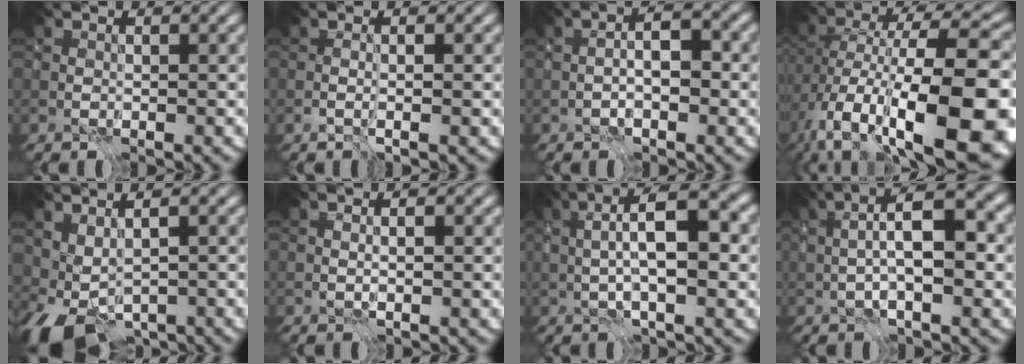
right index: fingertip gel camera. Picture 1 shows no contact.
{"total": 1.3, "force": [-0.5, 0.1, 1.2], "torque": [-0.017, -0.005, -0.006]}
{"total": 3.4, "force": [-0.4, 1.4, 3.0], "torque": [-0.045, 0.000, -0.013]}
{"total": 17.4, "force": [-5.5, 7.6, 14.7], "torque": [-0.248, 0.003, -0.083]}
{"total": 5.1, "force": [-1.7, 2.5, 4.1], "torque": [-0.074, -0.015, -0.012]}
{"total": 0.6, "force": [-0.2, 0.0, 0.6], "torque": [-0.007, -0.006, -0.002]}
{"total": 7.0, "force": [0.5, 1.8, 6.7], "torque": [-0.103, 0.010, 0.005]}
{"total": 6.3, "force": [0.3, 1.6, 6.0], "torque": [-0.093, 0.010, 0.001]}